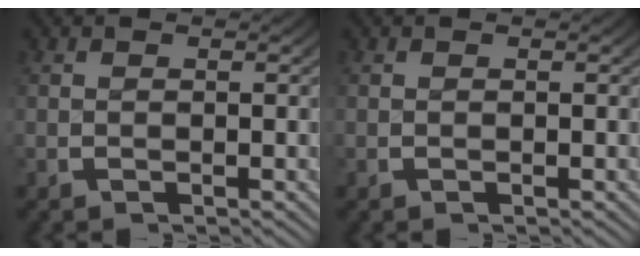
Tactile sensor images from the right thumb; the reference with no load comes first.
{"total": 0.0}